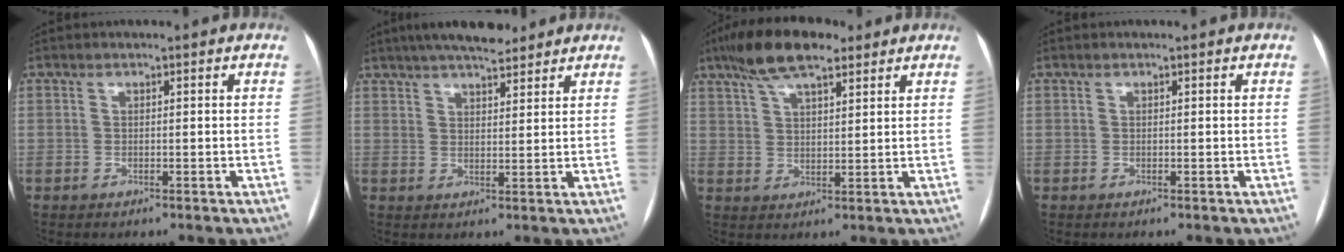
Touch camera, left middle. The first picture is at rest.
{"total": 10.4, "force": [8.6, 2.4, 5.3], "torque": [-0.083, 0.020, 0.132]}
{"total": 10.4, "force": [7.3, 3.1, 6.8], "torque": [-0.130, 0.023, 0.127]}
{"total": 0.0}